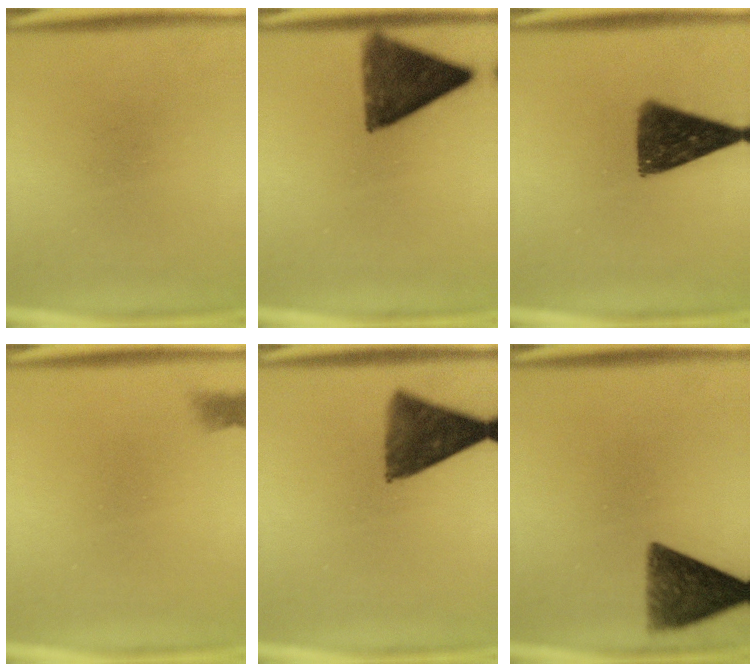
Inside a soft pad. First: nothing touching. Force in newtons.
{"total": 11.2}
{"total": 11.3}
{"total": 1.1}
{"total": 9.8}
{"total": 10.0}